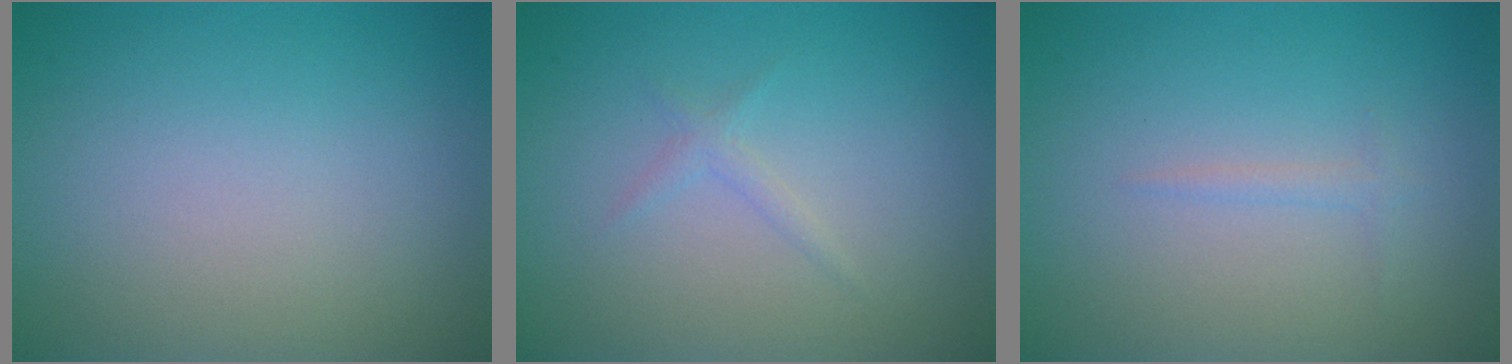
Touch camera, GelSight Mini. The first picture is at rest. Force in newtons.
{"total": 0.9, "press": 0.9, "slide": 0.0}
{"total": 0.7, "press": 0.7, "slide": 0.0}